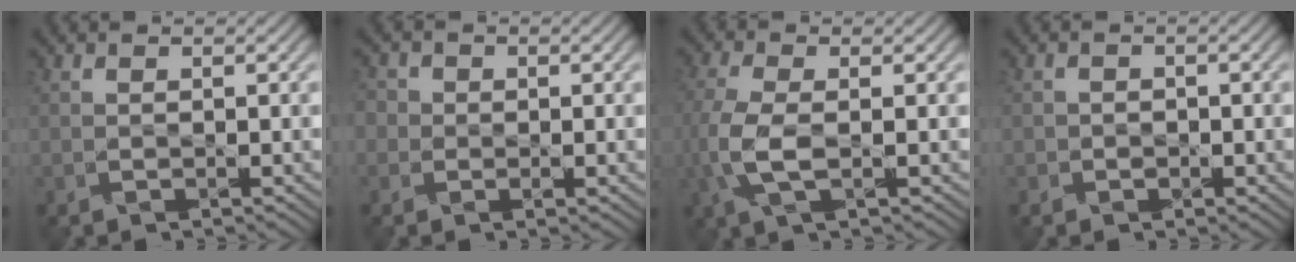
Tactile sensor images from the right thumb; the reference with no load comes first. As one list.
[{"total": 3.4, "force": [0.2, 3.0, 1.6], "torque": [-0.040, 0.010, -0.019]}, {"total": 5.3, "force": [-1.1, 2.0, 4.7], "torque": [-0.130, 0.001, -0.020]}, {"total": 1.6, "force": [-0.4, 1.6, -0.3], "torque": [0.016, 0.010, -0.019]}]